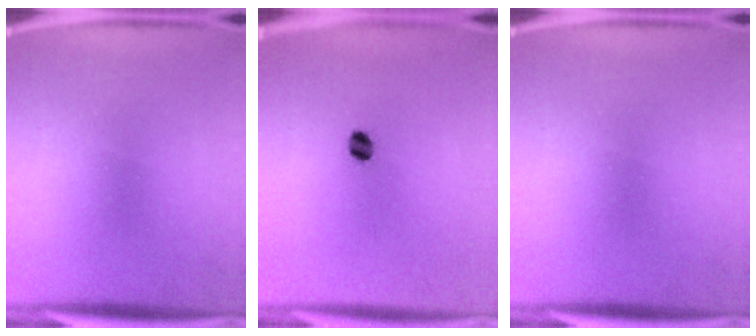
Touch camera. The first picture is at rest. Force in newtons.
{"total": 2.8}
{"total": 0.0}